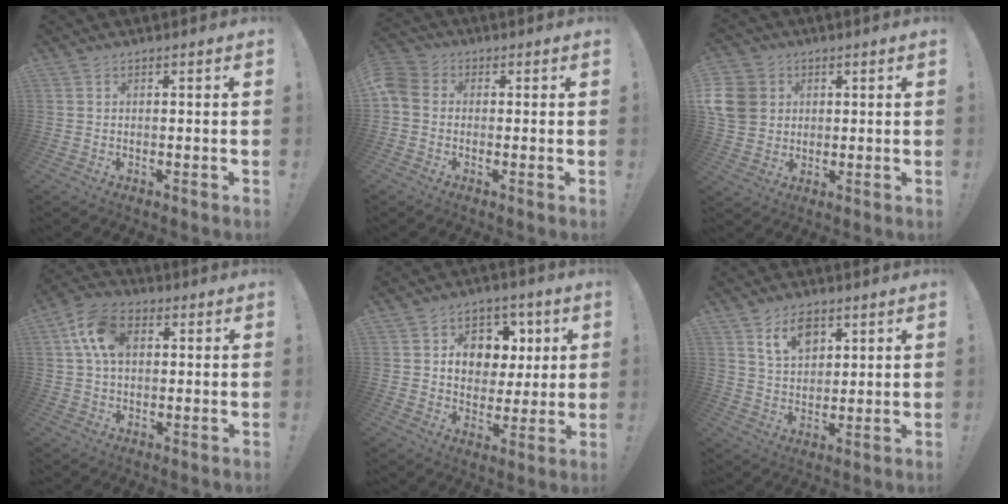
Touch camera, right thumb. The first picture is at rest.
{"total": 5.4, "force": [-0.4, 4.5, 3.1], "torque": [-0.073, 0.010, -0.005]}
{"total": 9.8, "force": [2.4, 8.5, 4.2], "torque": [-0.083, -0.002, 0.050]}
{"total": 11.4, "force": [2.7, 7.5, 8.1], "torque": [-0.143, 0.015, 0.056]}
{"total": 10.1, "force": [3.0, 8.8, 3.8], "torque": [-0.051, -0.010, 0.062]}
{"total": 8.9, "force": [5.2, 5.4, 4.9], "torque": [-0.082, -0.017, 0.097]}